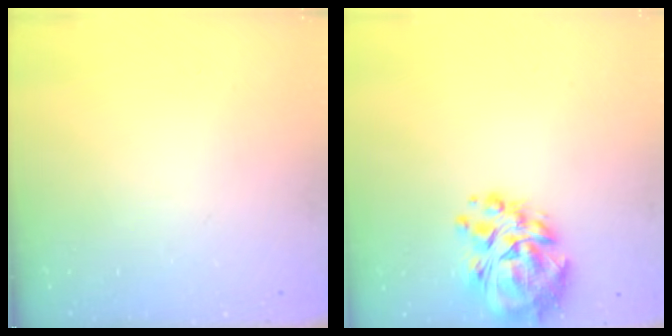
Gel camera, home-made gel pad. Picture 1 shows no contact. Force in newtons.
{"total": 12.1, "press": 11.4, "slide": 4.0}